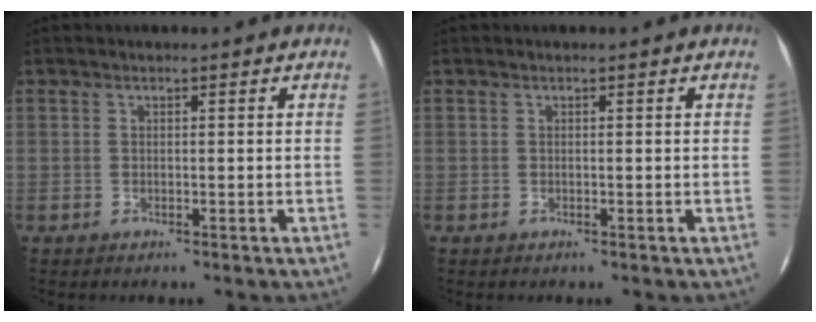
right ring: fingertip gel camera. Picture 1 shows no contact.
{"total": 0.0}